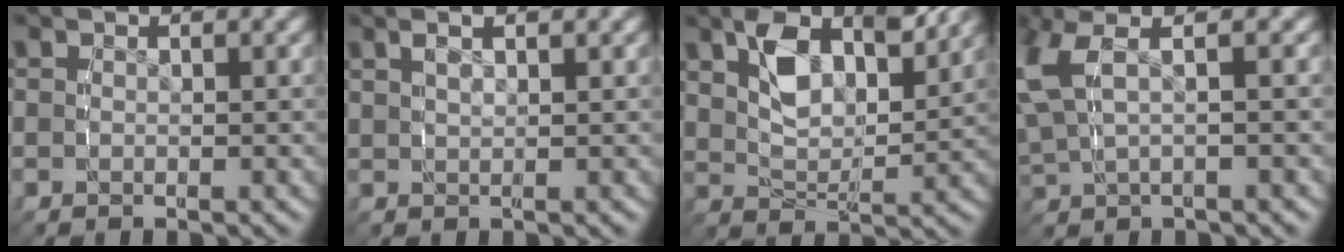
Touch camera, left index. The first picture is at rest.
{"total": 1.9, "force": [1.2, 0.4, 1.5], "torque": [-0.020, 0.005, 0.027]}
{"total": 5.9, "force": [3.1, 2.4, 4.4], "torque": [-0.082, -0.006, 0.056]}
{"total": 6.5, "force": [1.9, 3.8, 4.9], "torque": [-0.110, 0.019, 0.027]}